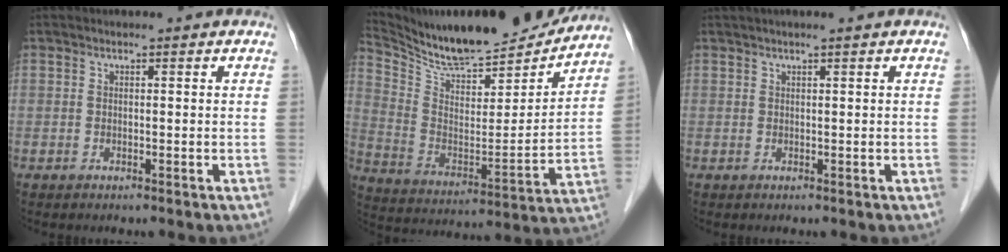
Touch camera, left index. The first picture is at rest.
{"total": 20.7, "force": [19.4, 2.7, 6.8], "torque": [-0.133, -0.034, 0.307]}
{"total": 2.3, "force": [1.7, -0.4, 1.5], "torque": [-0.022, 0.020, 0.033]}